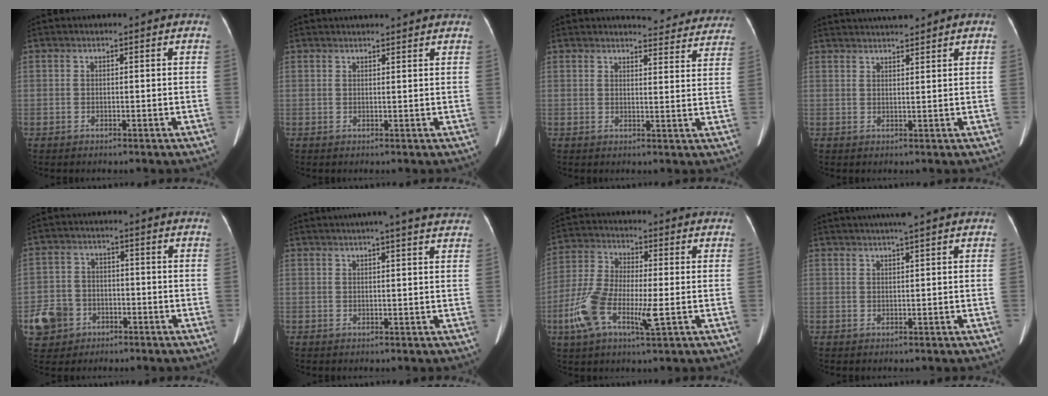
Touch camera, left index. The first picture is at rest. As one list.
[{"total": 5.2, "force": [5.0, 0.2, 1.5], "torque": [-0.018, 0.025, 0.055]}, {"total": 12.4, "force": [12.0, 2.7, 1.6], "torque": [0.015, -0.028, 0.112]}, {"total": 4.6, "force": [4.3, 0.0, 1.5], "torque": [-0.022, 0.027, 0.071]}, {"total": 7.1, "force": [-3.1, 6.1, 2.0], "torque": [-0.058, 0.009, -0.046]}, {"total": 9.9, "force": [8.6, 0.1, 4.9], "torque": [-0.067, 0.022, 0.089]}, {"total": 10.8, "force": [-2.7, 3.3, 10.0], "torque": [-0.218, 0.001, -0.051]}, {"total": 3.8, "force": [3.0, -0.6, 2.2], "torque": [-0.031, 0.020, 0.051]}]